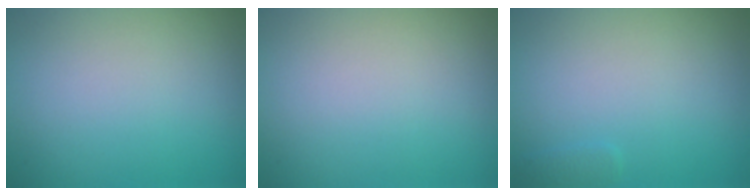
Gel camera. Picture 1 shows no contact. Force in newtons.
{"total": 0.0}
{"total": 0.5, "press": 0.5, "slide": 0.1}